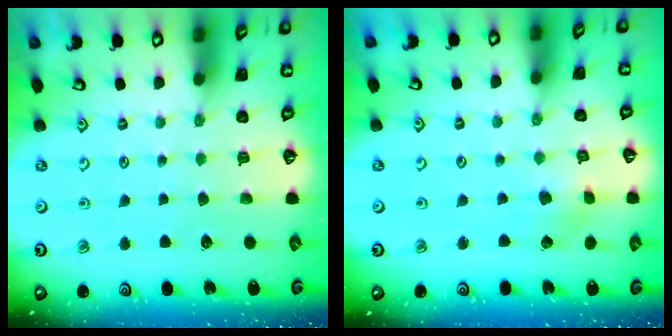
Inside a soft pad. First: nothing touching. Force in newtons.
{"total": 2.9, "press": 2.9, "slide": 0.2}